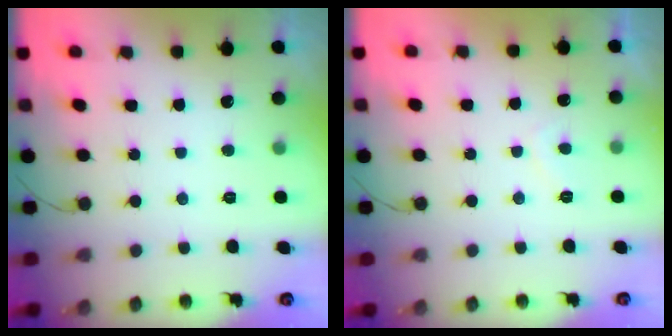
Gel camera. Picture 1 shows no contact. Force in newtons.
{"total": 1.5, "press": 1.3, "slide": 0.7}